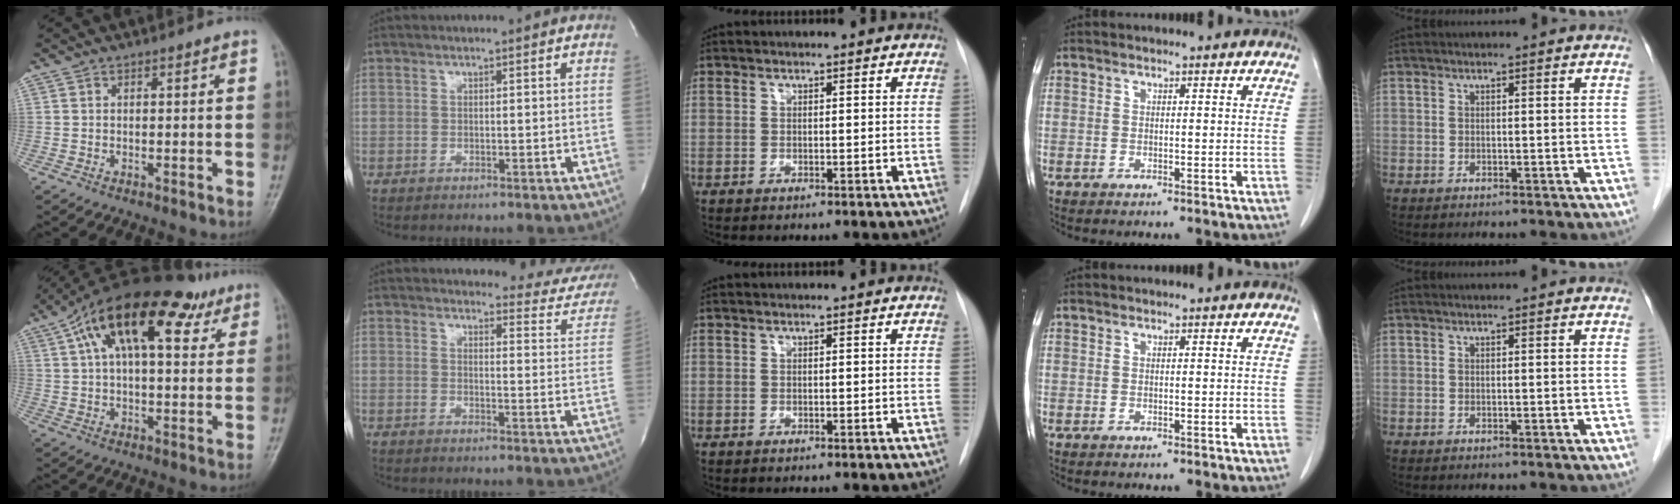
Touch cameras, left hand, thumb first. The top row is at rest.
{"thumb": {"total": 21.3, "force": [10.3, 9.7, 15.9], "torque": [-0.241, 0.013, 0.166]}, "index": {"total": 13.1, "force": [12.6, 2.9, 2.0], "torque": [0.013, -0.075, 0.107]}}